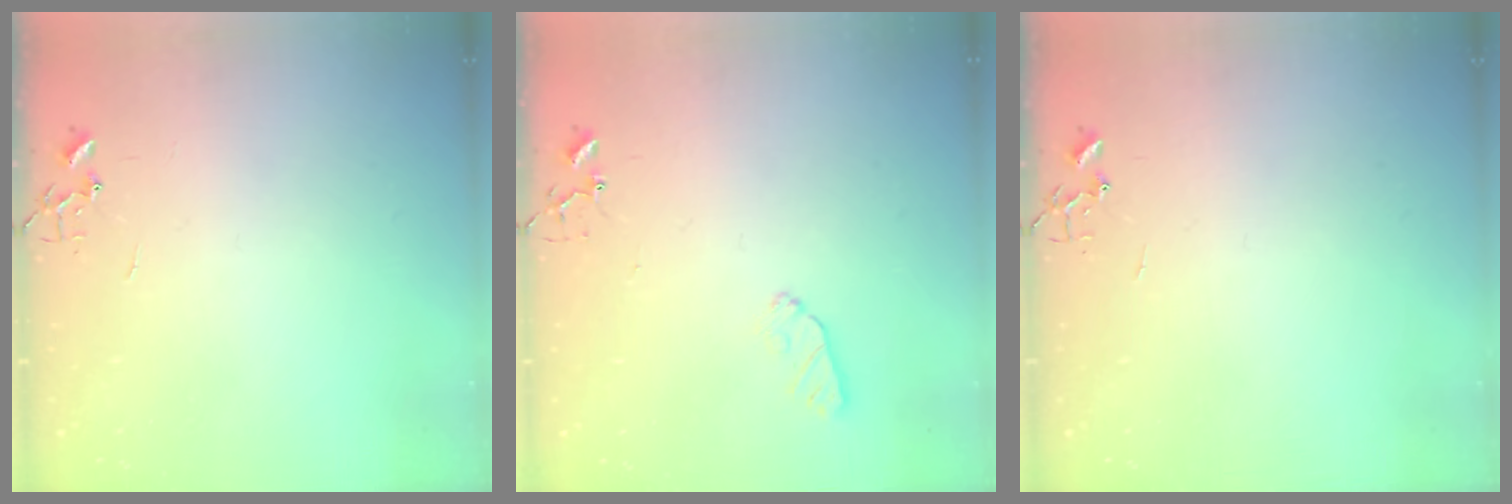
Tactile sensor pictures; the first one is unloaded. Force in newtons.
{"total": 5.4, "press": 5.3, "slide": 0.7}
{"total": 0.0}